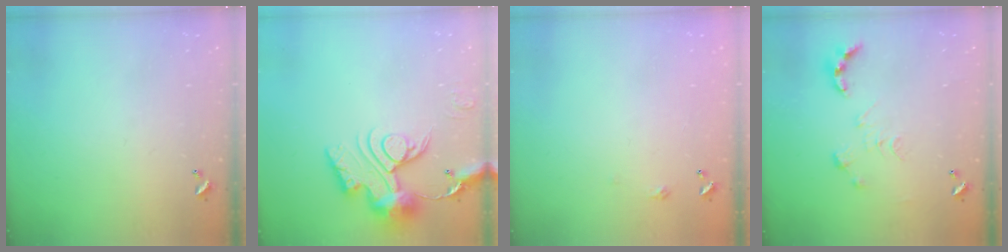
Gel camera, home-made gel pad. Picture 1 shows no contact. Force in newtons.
{"total": 15.5, "press": 15.4, "slide": 1.7}
{"total": 2.7, "press": 2.6, "slide": 0.4}
{"total": 0.0}